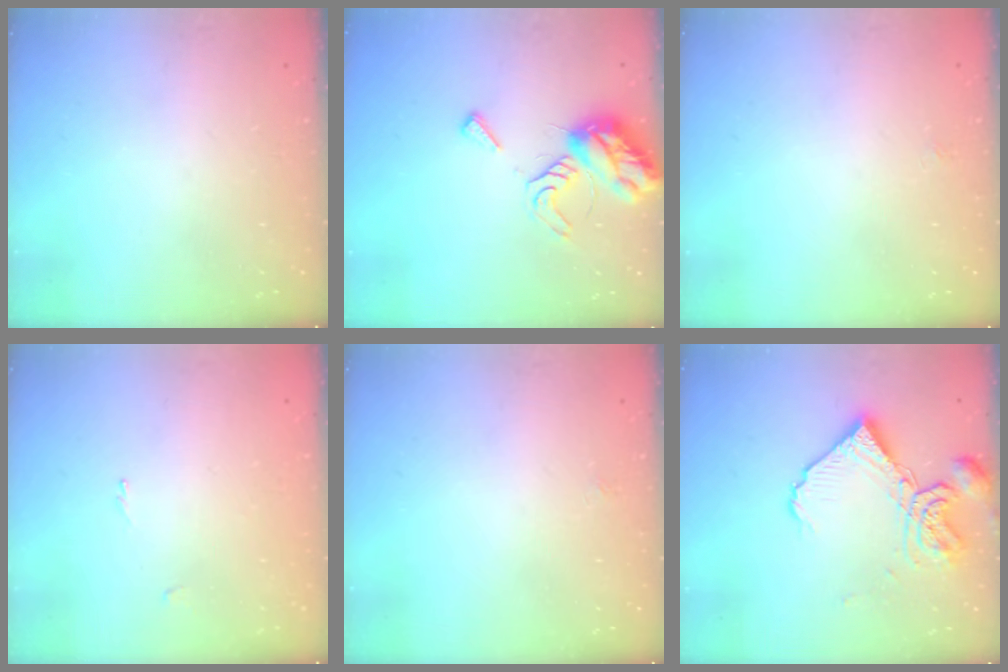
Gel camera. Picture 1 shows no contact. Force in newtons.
{"total": 9.7, "press": 9.7, "slide": 0.4}
{"total": 1.9, "press": 1.8, "slide": 0.4}
{"total": 0.8, "press": 0.7, "slide": 0.4}
{"total": 1.9, "press": 1.8, "slide": 0.4}
{"total": 13.7, "press": 13.6, "slide": 1.7}